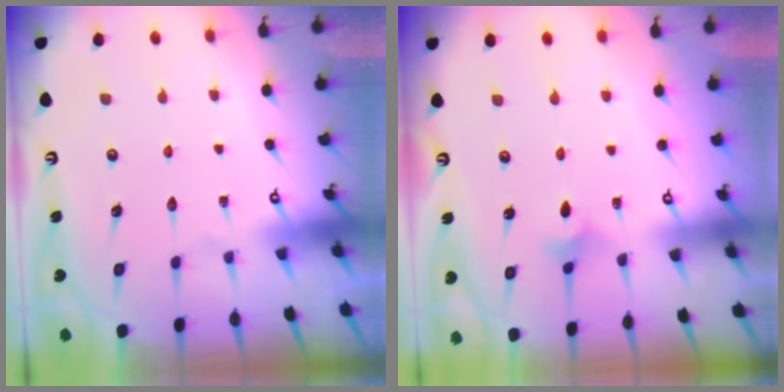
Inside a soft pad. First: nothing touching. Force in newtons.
{"total": 3.0, "press": 2.9, "slide": 0.7}